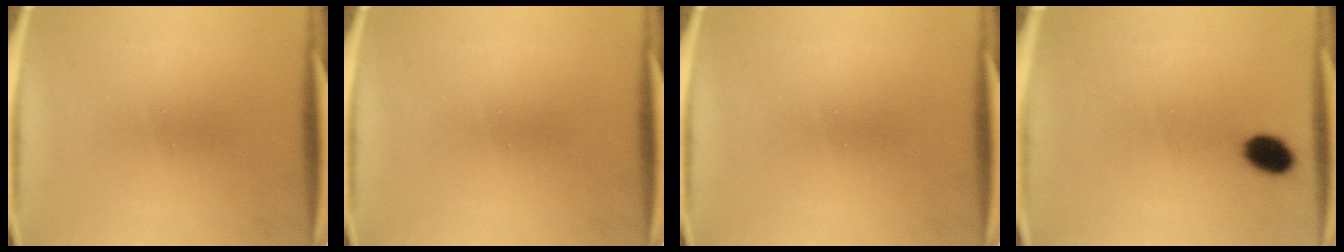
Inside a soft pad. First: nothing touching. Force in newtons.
{"total": 0.0}
{"total": 0.0}
{"total": 5.2}